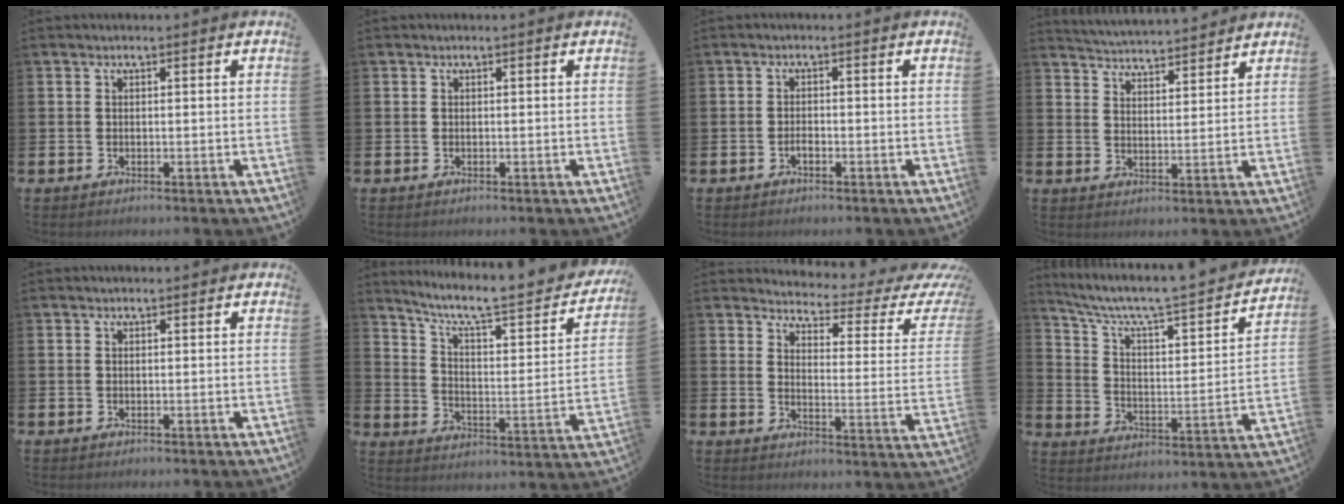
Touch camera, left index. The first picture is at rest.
{"total": 0.0}
{"total": 1.2, "force": [-0.7, 0.5, 0.9], "torque": [-0.016, -0.002, -0.015]}
{"total": 4.6, "force": [4.6, 0.1, -0.2], "torque": [-0.010, -0.036, 0.081]}
{"total": 0.0}
{"total": 7.8, "force": [6.5, 1.5, 4.1], "torque": [-0.100, -0.049, 0.099]}
{"total": 3.1, "force": [2.7, 0.9, 1.2], "torque": [-0.038, -0.030, 0.036]}
{"total": 6.4, "force": [5.4, 0.9, 3.3], "torque": [-0.095, -0.049, 0.083]}